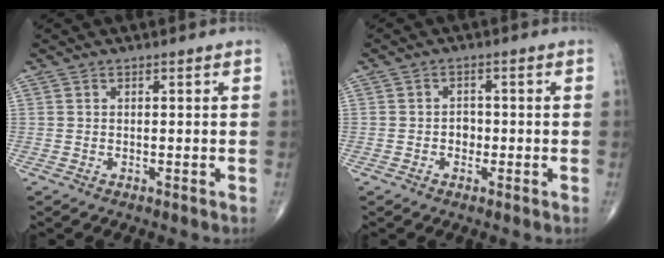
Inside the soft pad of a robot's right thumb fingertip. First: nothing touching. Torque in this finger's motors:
{"motor_torque": [-0.10, -0.01, 0.58, -0.06, 0.00]}